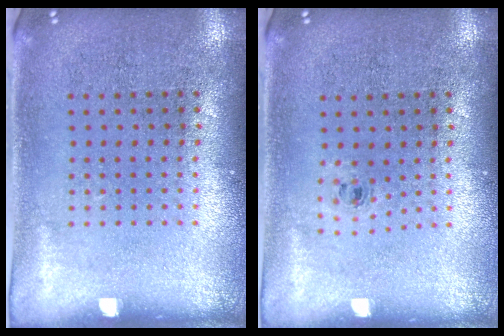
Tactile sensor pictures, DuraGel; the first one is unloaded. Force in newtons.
{"total": 0.5, "press": 0.3, "slide": 0.4}